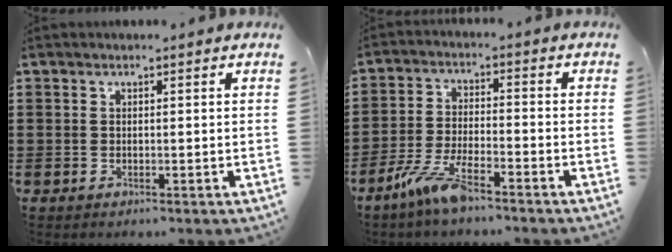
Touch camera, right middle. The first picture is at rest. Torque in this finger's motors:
{"motor_torque": [2.14, 0.00, 0.18, 0.16]}